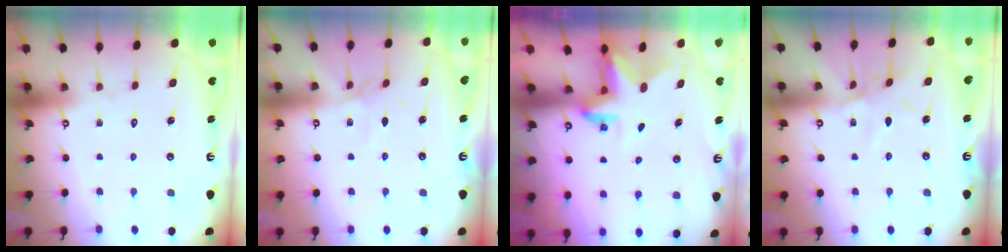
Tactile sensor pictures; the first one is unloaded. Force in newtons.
{"total": 2.4, "press": 2.3, "slide": 0.4}
{"total": 3.0, "press": 3.0, "slide": 0.4}
{"total": 6.4, "press": 6.3, "slide": 0.7}